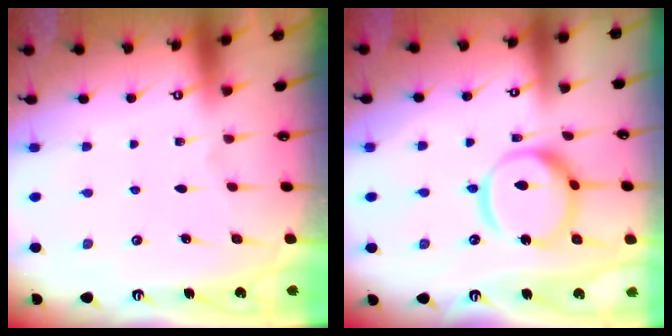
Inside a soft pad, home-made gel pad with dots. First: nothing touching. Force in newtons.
{"total": 14.1, "press": 14.0, "slide": 1.4}